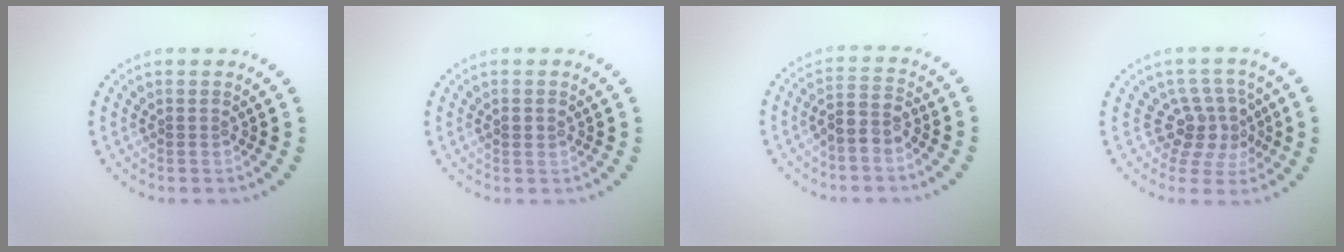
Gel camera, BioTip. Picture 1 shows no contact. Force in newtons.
{"total": 1.1, "press": 1.1, "slide": 0.1}
{"total": 2.4, "press": 2.2, "slide": 1.1}
{"total": 3.7, "press": 2.7, "slide": 2.6}